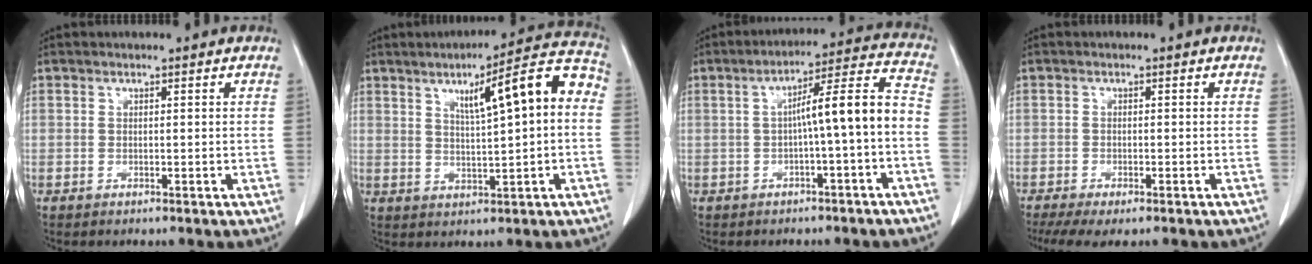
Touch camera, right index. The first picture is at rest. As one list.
[{"total": 11.5, "force": [2.2, 1.4, 11.2], "torque": [-0.153, 0.031, 0.029]}, {"total": 9.4, "force": [-1.8, 0.2, 9.2], "torque": [-0.132, 0.034, -0.027]}, {"total": 7.5, "force": [-5.8, 2.2, 4.1], "torque": [-0.060, -0.010, -0.088]}]